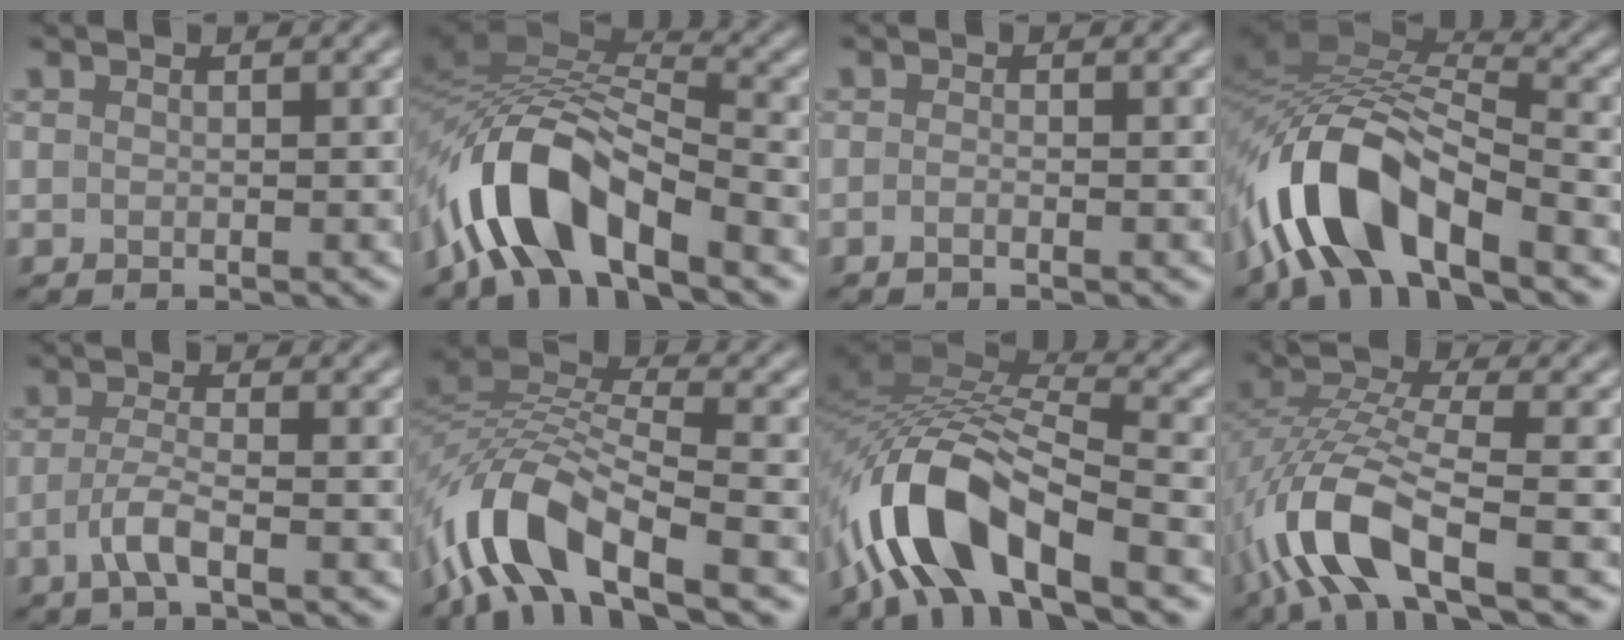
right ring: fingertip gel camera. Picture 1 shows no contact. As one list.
[{"total": 10.5, "force": [-5.2, 4.2, 8.0], "torque": [-0.147, 0.022, -0.107]}, {"total": 0.5, "force": [-0.3, 0.0, 0.4], "torque": [-0.013, 0.001, -0.009]}, {"total": 11.5, "force": [-5.3, 4.8, 9.0], "torque": [-0.173, 0.021, -0.110]}, {"total": 2.4, "force": [-1.2, 0.2, 2.1], "torque": [-0.049, 0.009, -0.033]}, {"total": 10.8, "force": [-6.1, 4.2, 7.9], "torque": [-0.158, 0.008, -0.131]}, {"total": 11.6, "force": [-5.7, 4.5, 9.1], "torque": [-0.171, 0.020, -0.119]}, {"total": 8.5, "force": [-4.2, 2.9, 6.8], "torque": [-0.156, 0.010, -0.090]}]